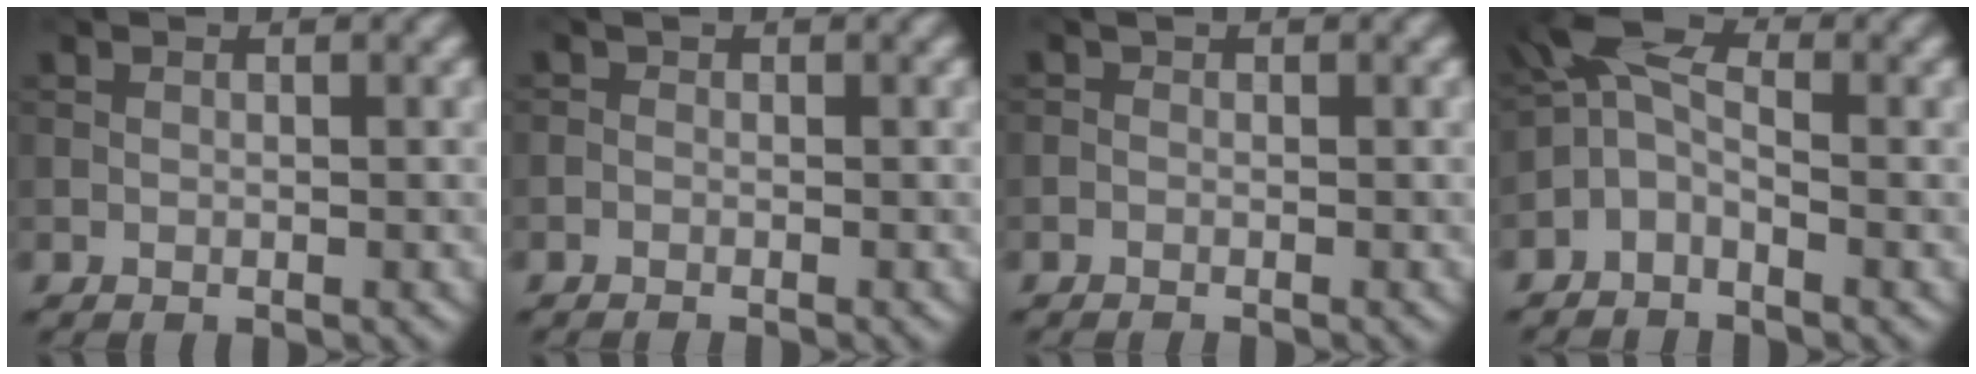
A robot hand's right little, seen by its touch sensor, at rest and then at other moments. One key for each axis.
{"total": 0.8, "fx": -0.7, "fy": 0.2, "fz": 0.3, "tx": -0.005, "ty": -0.003, "tz": -0.016}
{"total": 0.7, "fx": -0.6, "fy": 0.3, "fz": 0.2, "tx": -0.004, "ty": -0.002, "tz": -0.015}
{"total": 3.8, "fx": -1.3, "fy": 2.1, "fz": 2.9, "tx": -0.063, "ty": 0.012, "tz": -0.042}